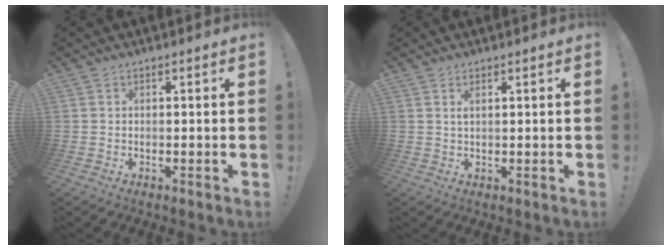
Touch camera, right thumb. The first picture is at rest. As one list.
[{"total": 1.2, "force": [0.7, 0.1, 1.0], "torque": [-0.018, 0.000, 0.012]}]